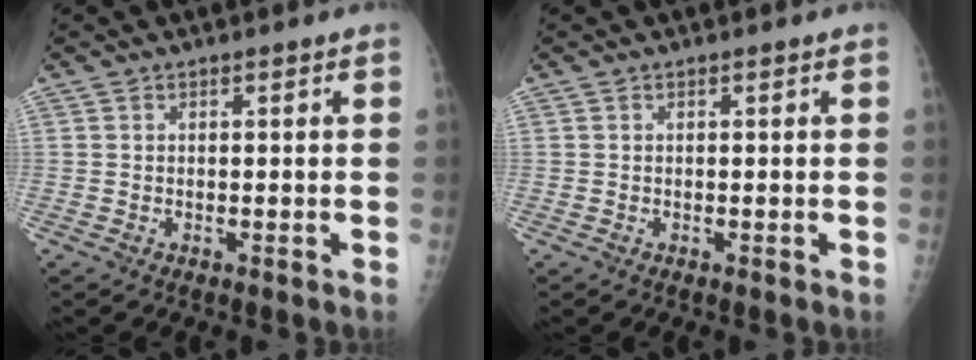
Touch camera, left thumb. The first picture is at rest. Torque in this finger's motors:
{"motor_torque": [0.01, 0.01, 0.01, -0.01, 0.00]}